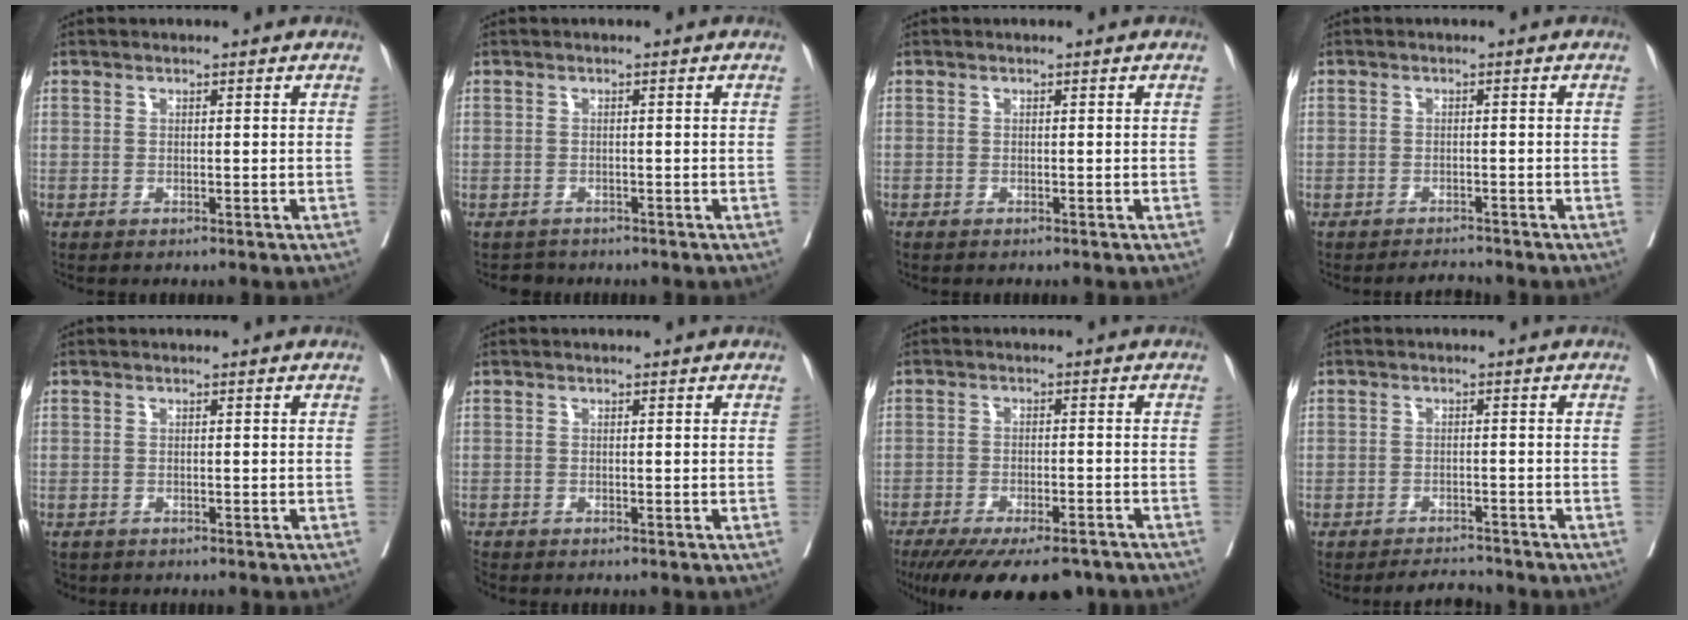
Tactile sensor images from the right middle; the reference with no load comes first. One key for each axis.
{"total": 1.5, "fx": -1.3, "fy": 0.6, "fz": -0.4, "tx": 0.005, "ty": -0.001, "tz": -0.022}
{"total": 0.0}
{"total": 1.6, "fx": -1.5, "fy": 0.1, "fz": -0.2, "tx": 0.005, "ty": -0.007, "tz": -0.022}
{"total": 2.3, "fx": -1.9, "fy": 1.2, "fz": 0.6, "tx": -0.016, "ty": -0.005, "tz": -0.032}
{"total": 0.8, "fx": -0.8, "fy": 0.0, "fz": -0.1, "tx": -0.005, "ty": -0.005, "tz": -0.019}
{"total": 16.4, "fx": -13.1, "fy": 4.8, "fz": 8.6, "tx": -0.144, "ty": -0.024, "tz": -0.181}
{"total": 2.7, "fx": -2.7, "fy": 0.3, "fz": -0.1, "tx": 0.006, "ty": -0.010, "tz": -0.041}